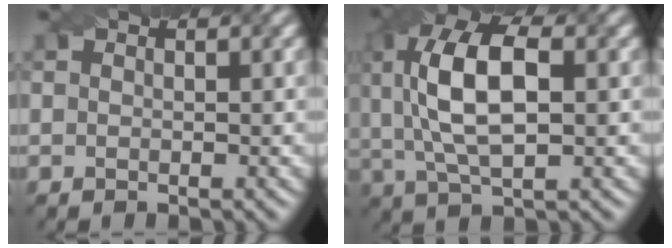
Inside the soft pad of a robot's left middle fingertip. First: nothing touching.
{"total": 8.0, "force": [0.6, 3.9, 7.0], "torque": [-0.138, 0.016, 0.022]}